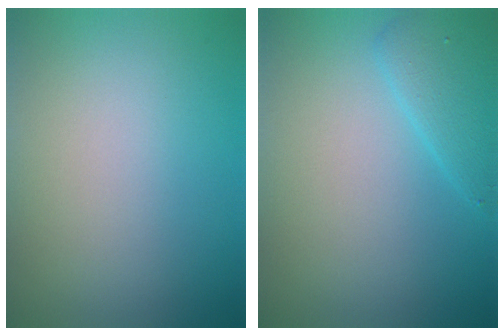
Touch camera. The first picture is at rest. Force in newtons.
{"total": 2.9, "press": 2.9, "slide": 0.2}